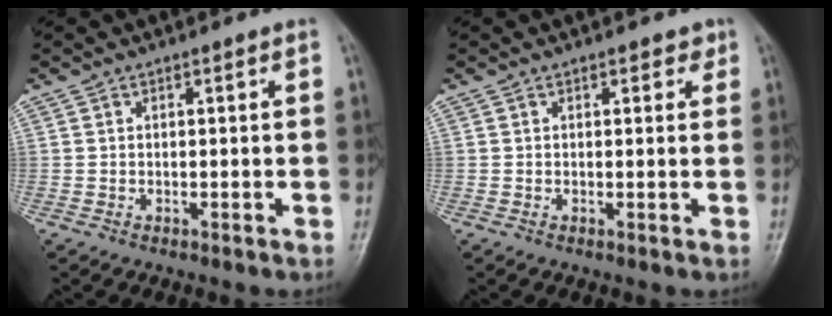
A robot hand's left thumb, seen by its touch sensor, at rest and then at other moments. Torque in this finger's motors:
{"motor_torque": [-0.08, 0.02, -0.01, -0.11, 0.04]}